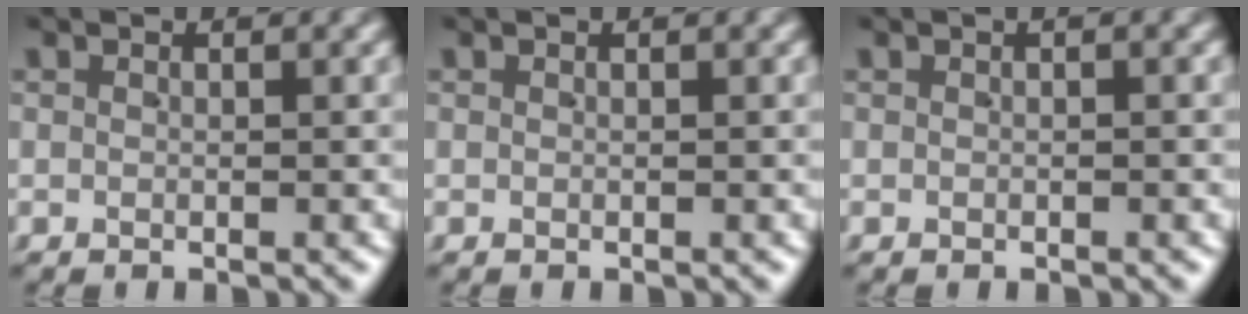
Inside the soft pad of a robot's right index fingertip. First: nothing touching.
{"total": 0.0}
{"total": 0.0}